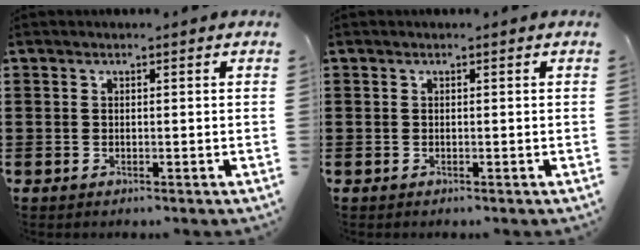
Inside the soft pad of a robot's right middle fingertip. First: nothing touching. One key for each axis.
{"total": 0.0}